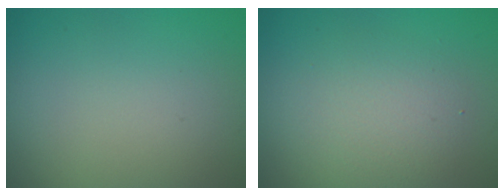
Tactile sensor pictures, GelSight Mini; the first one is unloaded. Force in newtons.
{"total": 3.9, "press": 3.9, "slide": 0.3}